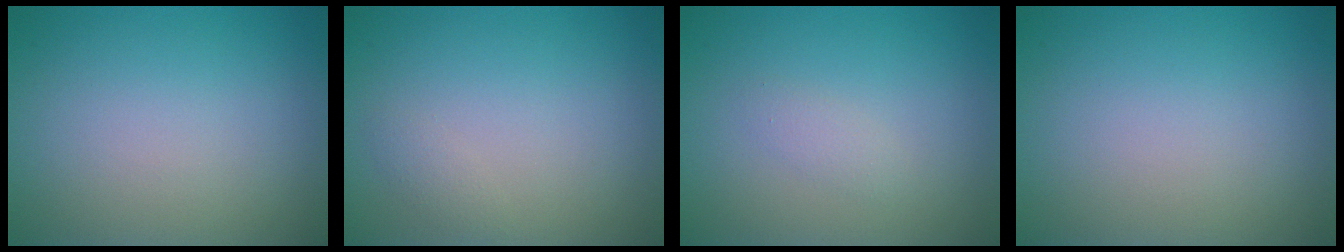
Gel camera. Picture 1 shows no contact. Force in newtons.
{"total": 0.7, "press": 0.7, "slide": 0.0}
{"total": 1.0, "press": 1.0, "slide": 0.0}
{"total": 0.0}